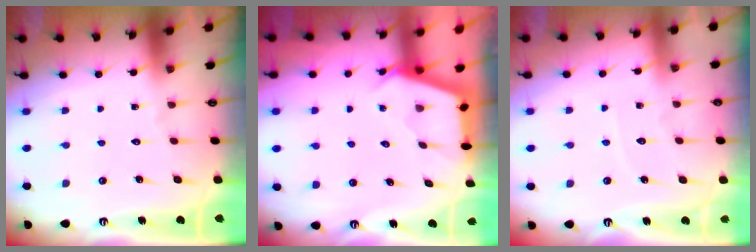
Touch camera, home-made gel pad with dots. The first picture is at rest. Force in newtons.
{"total": 2.5, "press": 2.5, "slide": 0.3}
{"total": 4.0, "press": 4.0, "slide": 0.6}